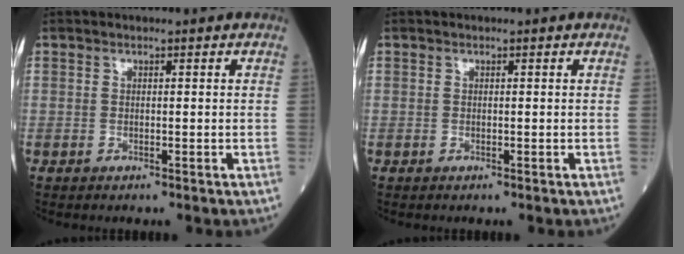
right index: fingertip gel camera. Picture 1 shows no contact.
{"total": 0.0}